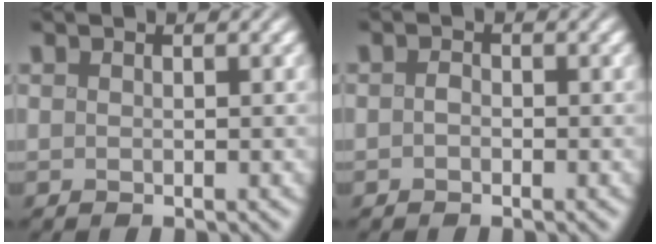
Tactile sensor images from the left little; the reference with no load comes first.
{"total": 0.7, "force": [-0.5, 0.5, 0.4], "torque": [-0.008, 0.000, -0.012]}